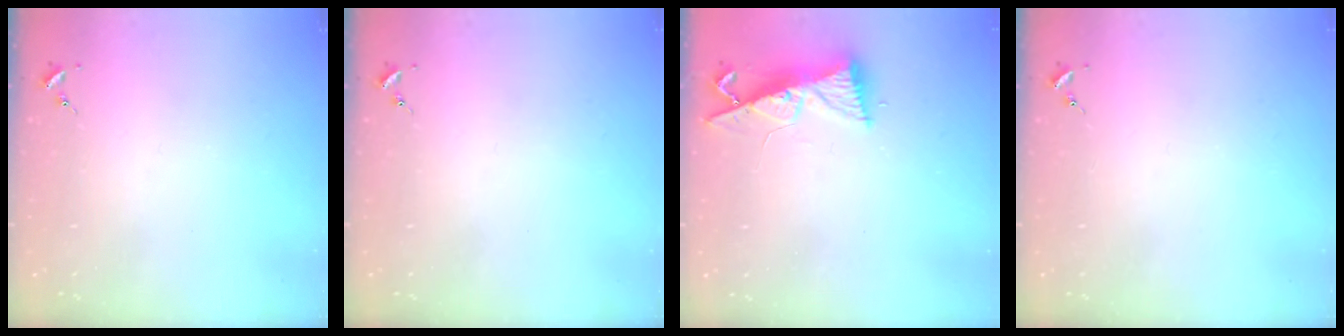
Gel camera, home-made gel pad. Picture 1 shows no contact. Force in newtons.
{"total": 0.0}
{"total": 9.0, "press": 9.0, "slide": 1.1}
{"total": 0.0}